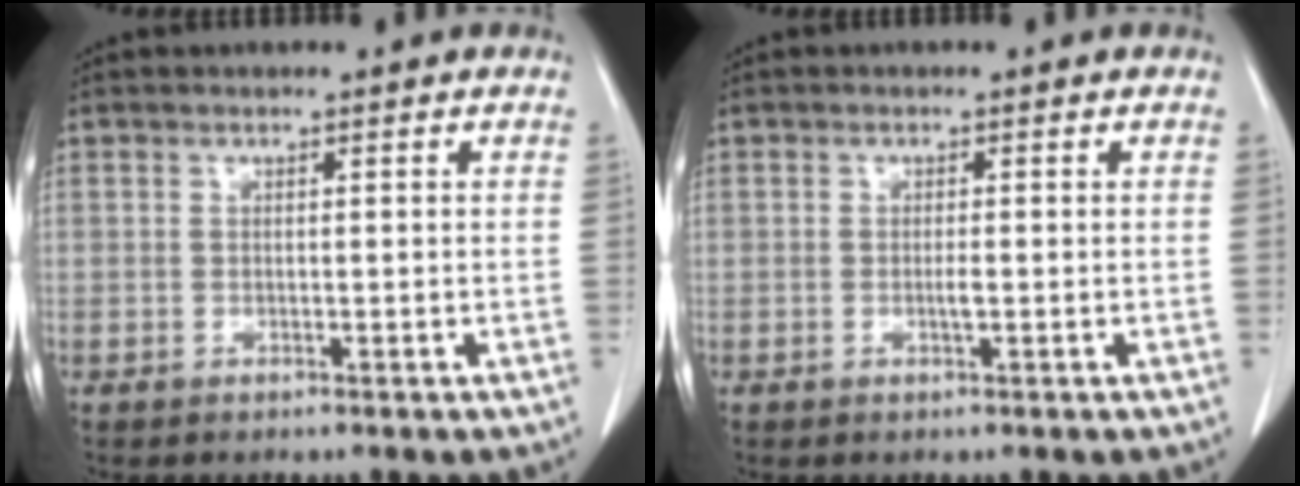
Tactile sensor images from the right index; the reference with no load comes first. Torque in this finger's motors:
{"motor_torque": [0.65, -0.11, 0.32, 0.07]}